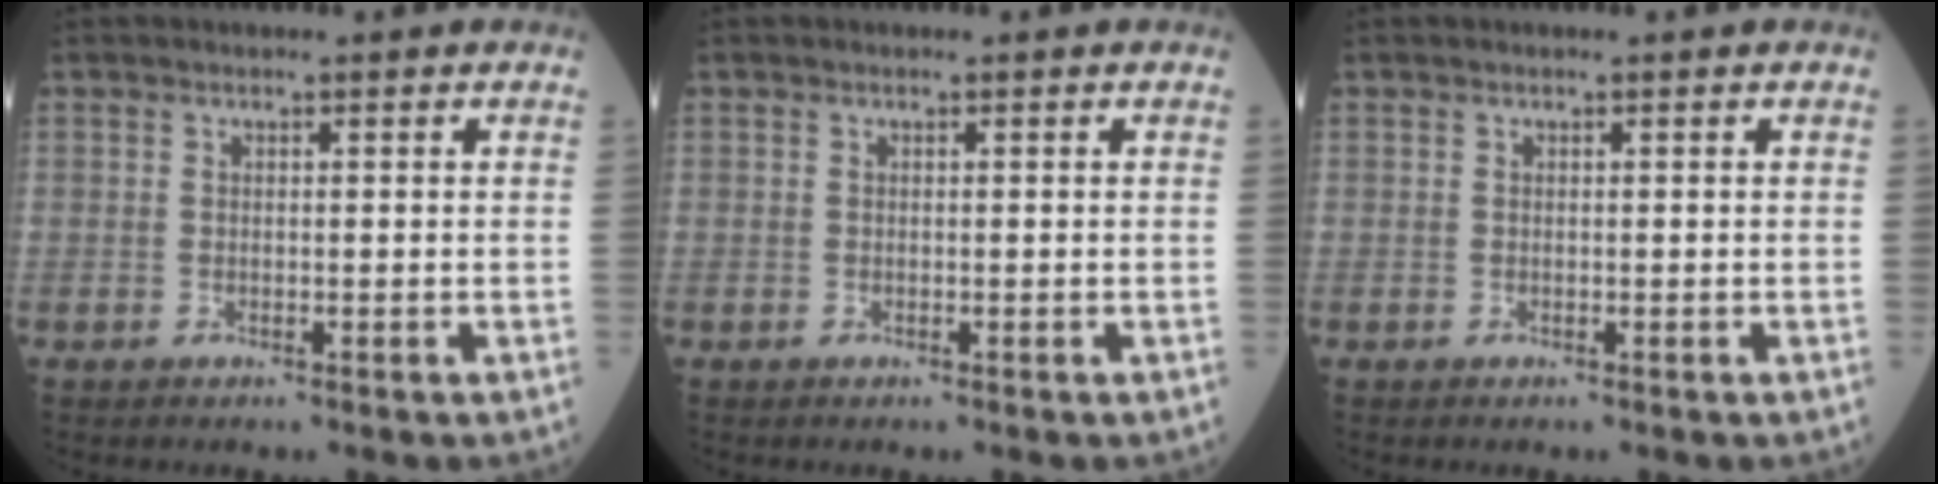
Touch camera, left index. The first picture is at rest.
{"total": 0.0}
{"total": 0.0}